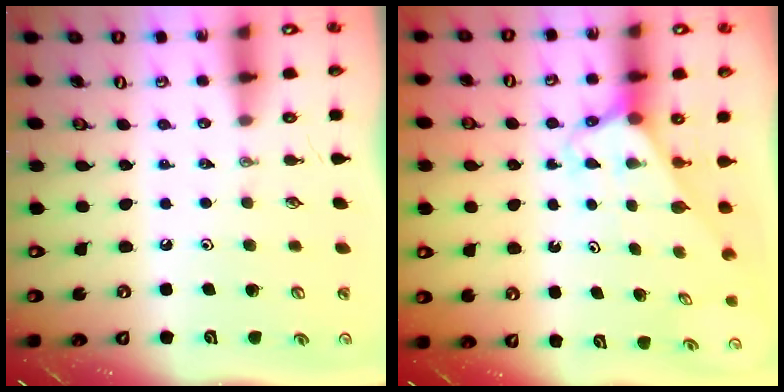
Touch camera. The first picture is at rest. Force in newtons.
{"total": 2.7, "press": 2.7, "slide": 0.1}